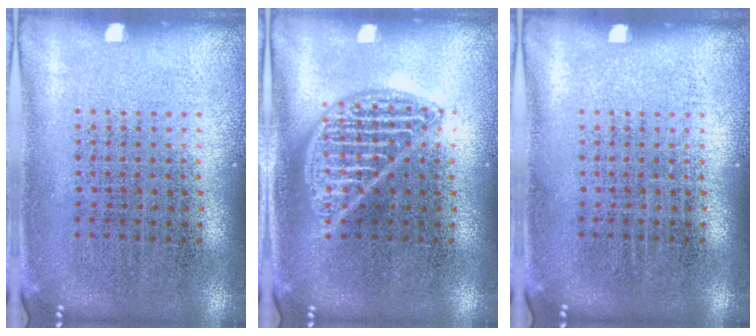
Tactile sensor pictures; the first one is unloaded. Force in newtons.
{"total": 2.3, "press": 2.3, "slide": 0.2}
{"total": 0.0}